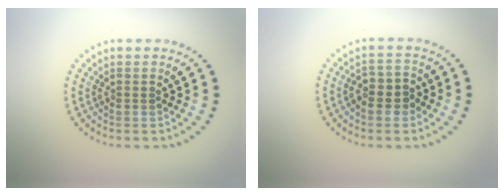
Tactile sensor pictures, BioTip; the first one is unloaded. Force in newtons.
{"total": 2.4, "press": 2.3, "slide": 0.9}